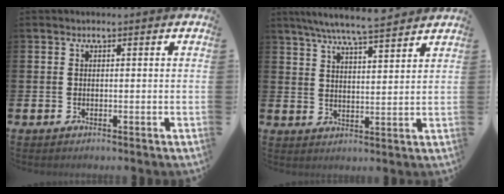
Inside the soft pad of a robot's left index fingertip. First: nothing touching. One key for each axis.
{"total": 7.0, "fx": 6.6, "fy": 0.1, "fz": 2.3, "tx": -0.055, "ty": -0.033, "tz": 0.116}